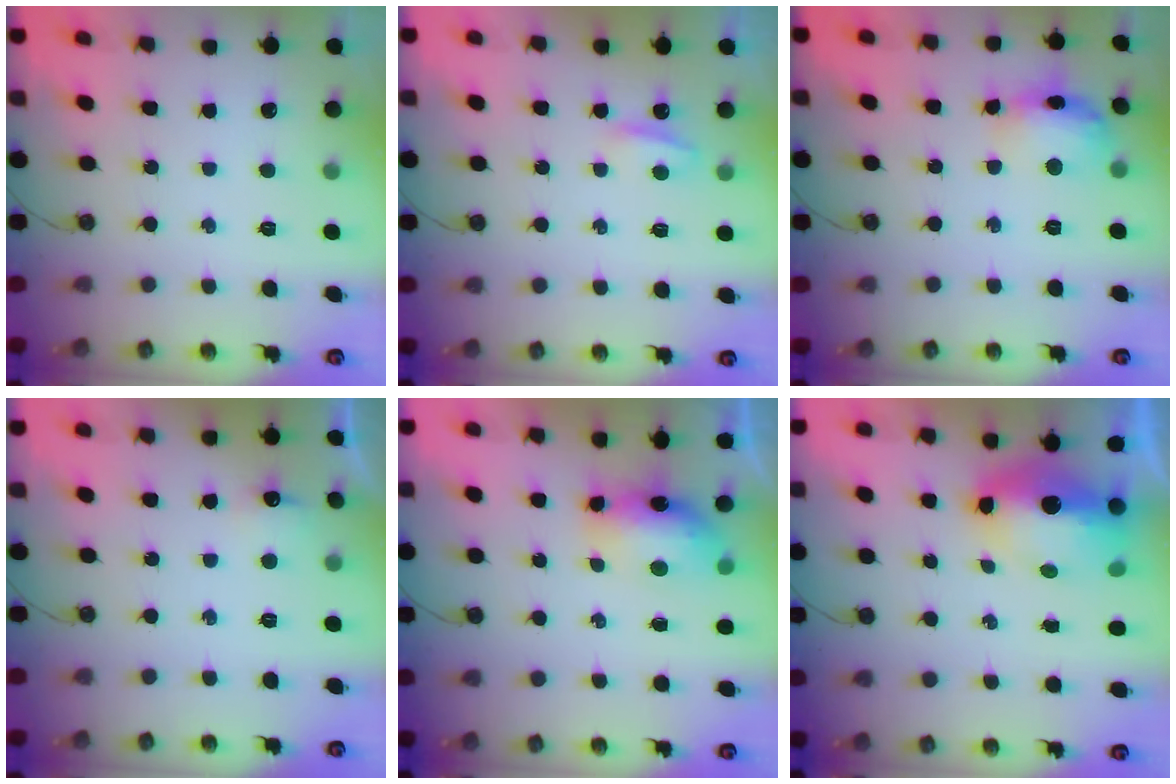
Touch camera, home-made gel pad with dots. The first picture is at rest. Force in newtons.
{"total": 3.8, "press": 3.8, "slide": 0.6}
{"total": 13.9, "press": 13.9, "slide": 1.1}
{"total": 5.7, "press": 5.5, "slide": 1.1}
{"total": 8.1, "press": 8.0, "slide": 1.6}
{"total": 10.1, "press": 10.1, "slide": 0.9}